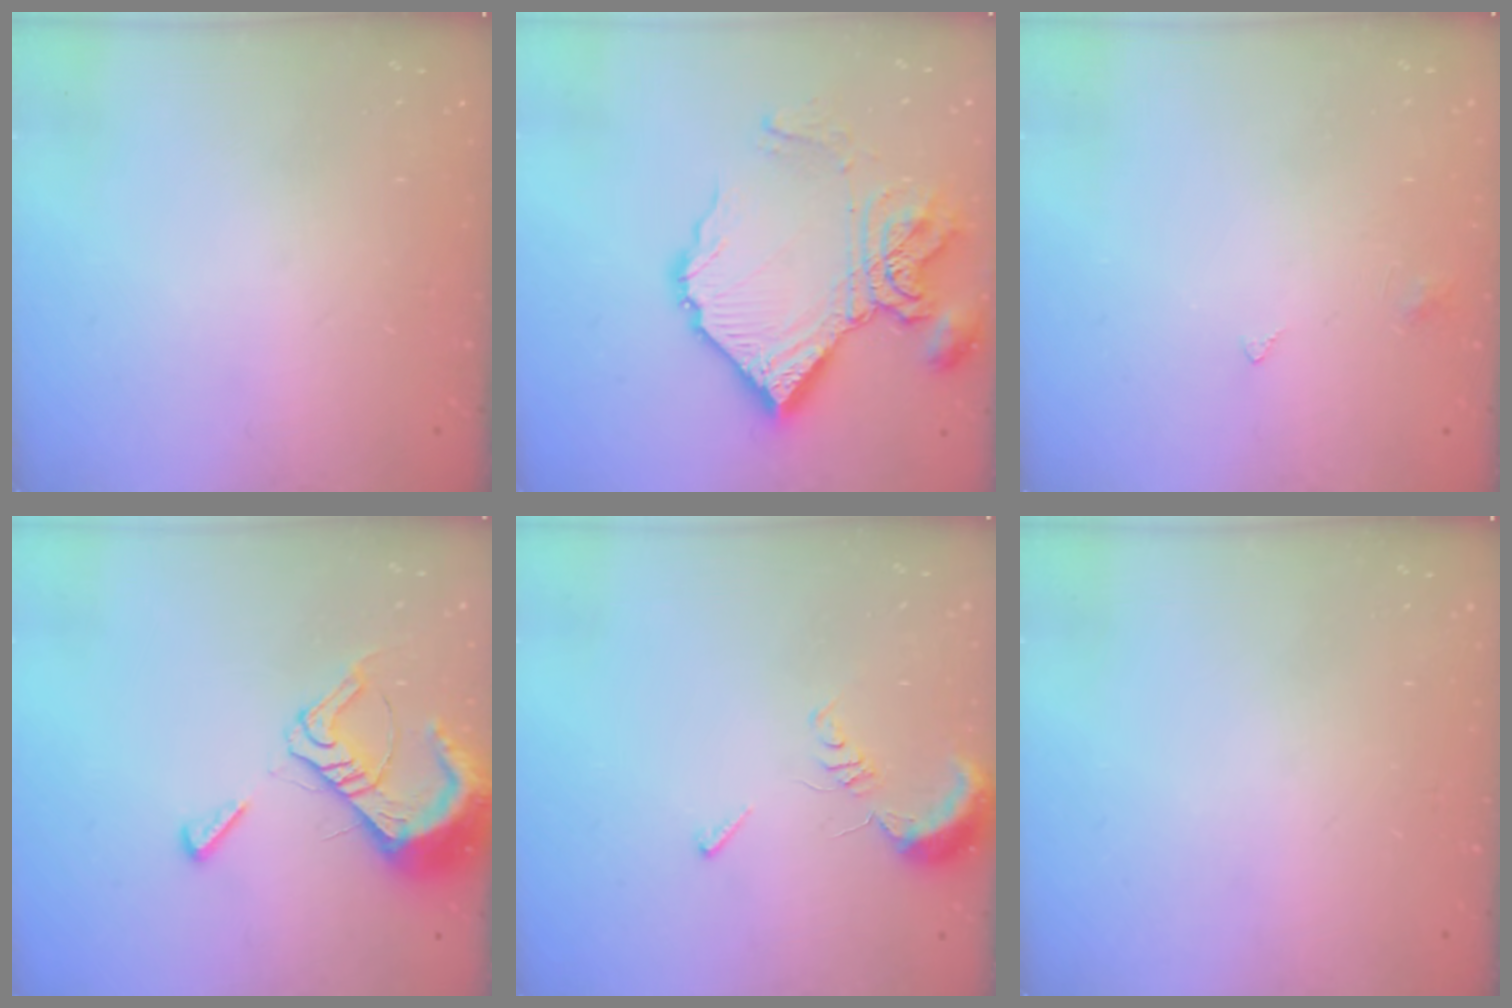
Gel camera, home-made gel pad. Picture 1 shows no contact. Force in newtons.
{"total": 18.7, "press": 18.5, "slide": 2.2}
{"total": 2.5, "press": 2.4, "slide": 0.4}
{"total": 11.5, "press": 11.4, "slide": 1.2}
{"total": 6.6, "press": 6.6, "slide": 0.7}
{"total": 0.0}